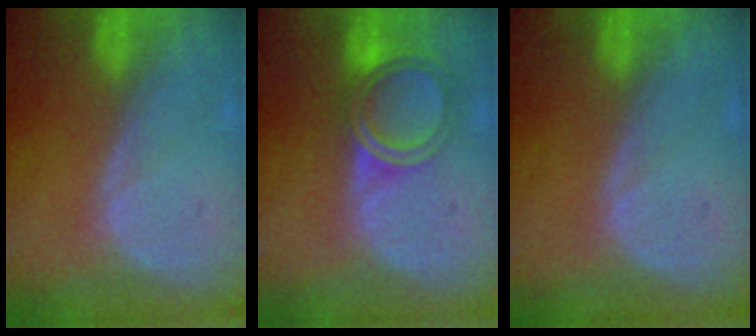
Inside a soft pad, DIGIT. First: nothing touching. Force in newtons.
{"total": 5.8, "press": 5.3, "slide": 2.4}
{"total": 0.0}